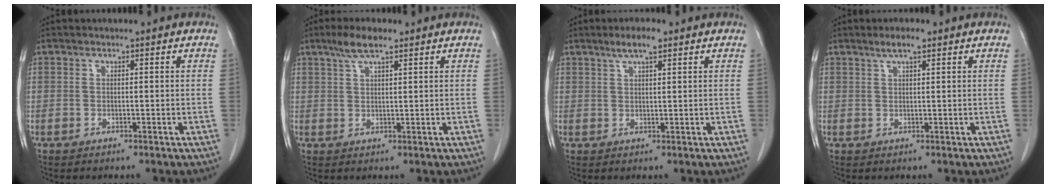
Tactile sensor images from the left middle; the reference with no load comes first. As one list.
[{"total": 4.4, "force": [3.0, 0.9, 3.0], "torque": [-0.066, 0.009, 0.059]}, {"total": 3.6, "force": [2.4, 0.5, 2.6], "torque": [-0.052, 0.004, 0.043]}, {"total": 2.6, "force": [1.8, 0.3, 1.9], "torque": [-0.040, 0.004, 0.032]}]